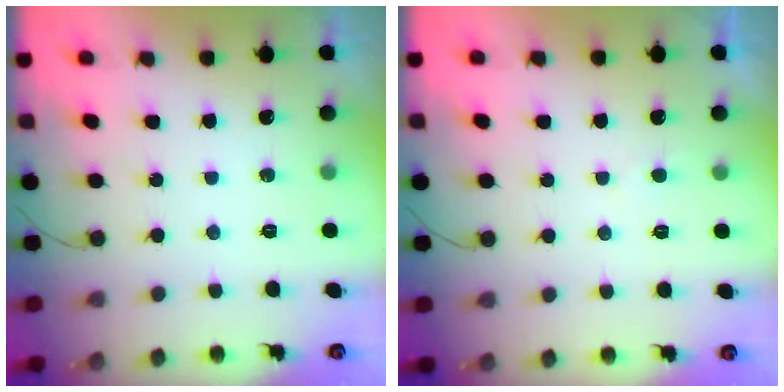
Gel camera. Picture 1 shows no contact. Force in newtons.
{"total": 2.0, "press": 2.0, "slide": 0.2}